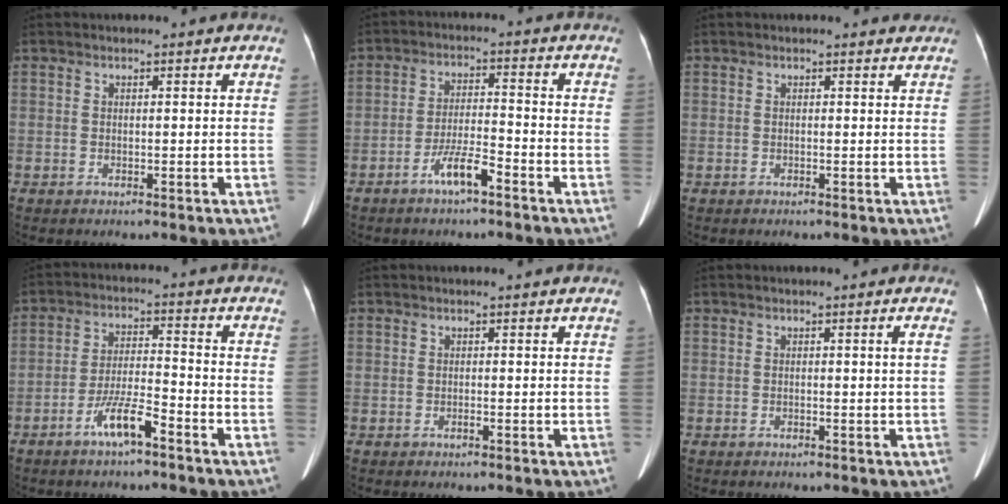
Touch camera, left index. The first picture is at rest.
{"total": 5.2, "force": [-3.4, 0.5, 4.0], "torque": [-0.082, -0.003, -0.063]}
{"total": 1.4, "force": [1.3, 0.5, 0.0], "torque": [-0.004, -0.004, 0.001]}
{"total": 6.4, "force": [-4.1, 0.6, 4.9], "torque": [-0.102, -0.002, -0.076]}
{"total": 0.0}
{"total": 0.7, "force": [0.1, -0.3, 0.6], "torque": [-0.008, -0.002, 0.003]}